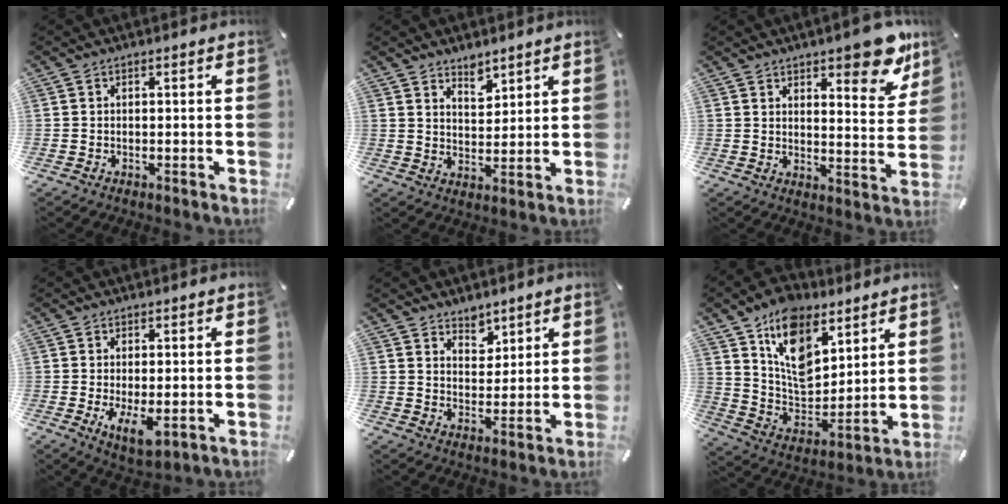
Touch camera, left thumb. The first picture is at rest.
{"total": 4.8, "force": [4.1, 2.5, 0.6], "torque": [0.001, -0.027, 0.074]}
{"total": 11.6, "force": [8.9, 4.5, 5.8], "torque": [-0.053, -0.069, 0.152]}
{"total": 6.4, "force": [-0.8, 2.8, 5.6], "torque": [-0.102, -0.018, -0.013]}
{"total": 5.3, "force": [4.1, 3.3, -0.4], "torque": [0.012, -0.031, 0.076]}
{"total": 14.4, "force": [8.7, 9.5, 6.5], "torque": [-0.114, -0.056, 0.167]}